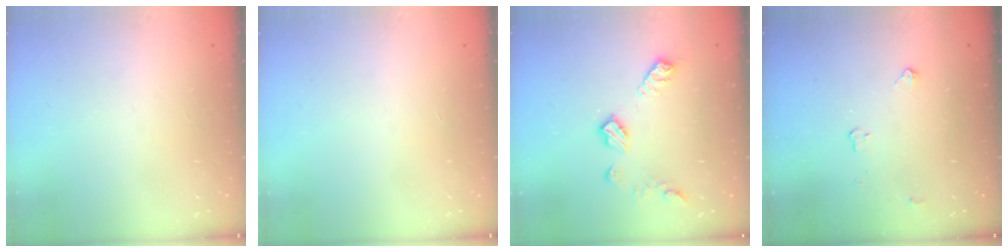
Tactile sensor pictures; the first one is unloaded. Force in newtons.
{"total": 0.0}
{"total": 9.7, "press": 9.7, "slide": 0.2}
{"total": 2.8, "press": 2.8, "slide": 0.4}